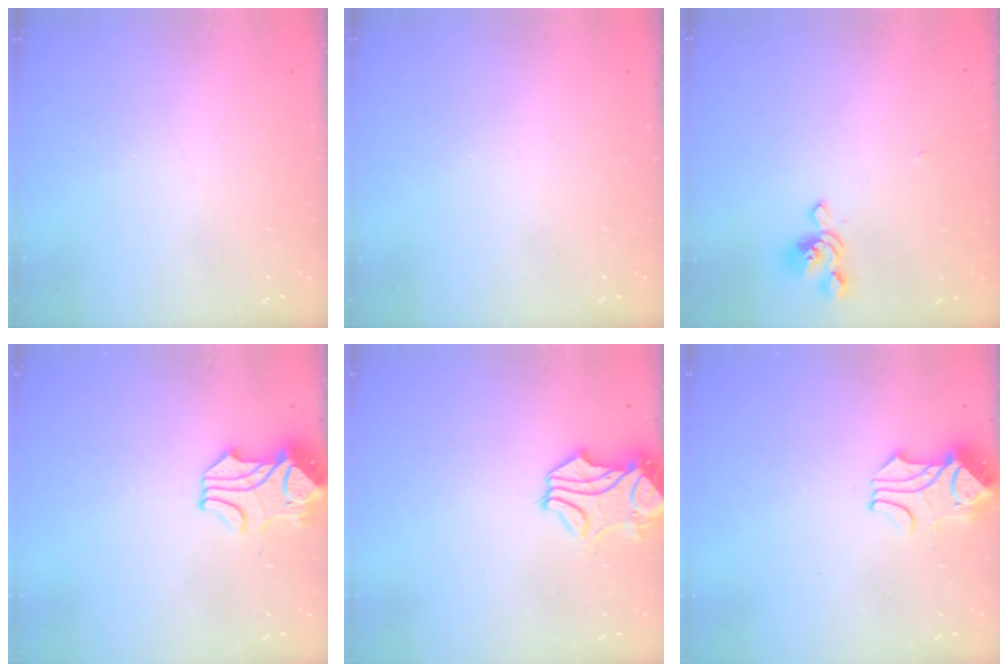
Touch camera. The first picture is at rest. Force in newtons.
{"total": 0.0}
{"total": 1.2, "press": 0.2, "slide": 1.1}
{"total": 2.3, "press": 2.0, "slide": 1.1}
{"total": 1.8, "press": 1.2, "slide": 1.2}
{"total": 1.8, "press": 1.3, "slide": 1.1}